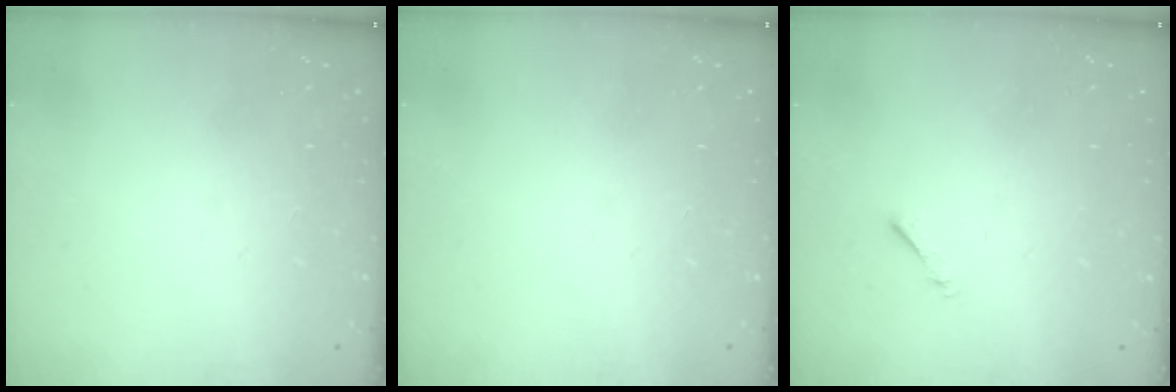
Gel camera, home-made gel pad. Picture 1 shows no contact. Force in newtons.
{"total": 0.0}
{"total": 0.8, "press": 0.7, "slide": 0.3}